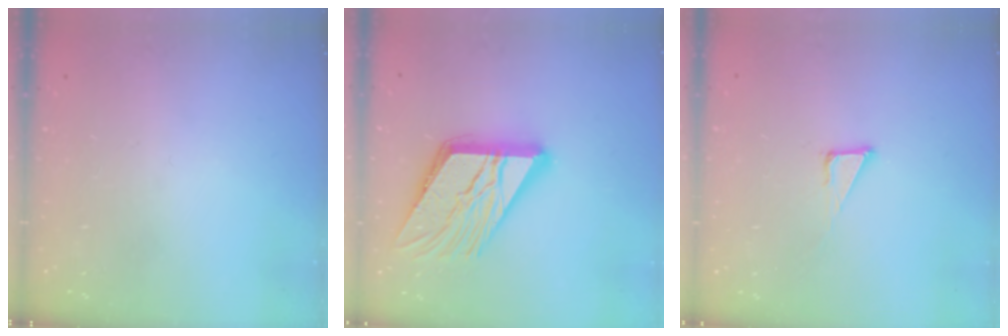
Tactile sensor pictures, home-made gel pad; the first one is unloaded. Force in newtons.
{"total": 19.0, "press": 18.9, "slide": 2.0}
{"total": 3.8, "press": 3.7, "slide": 0.2}